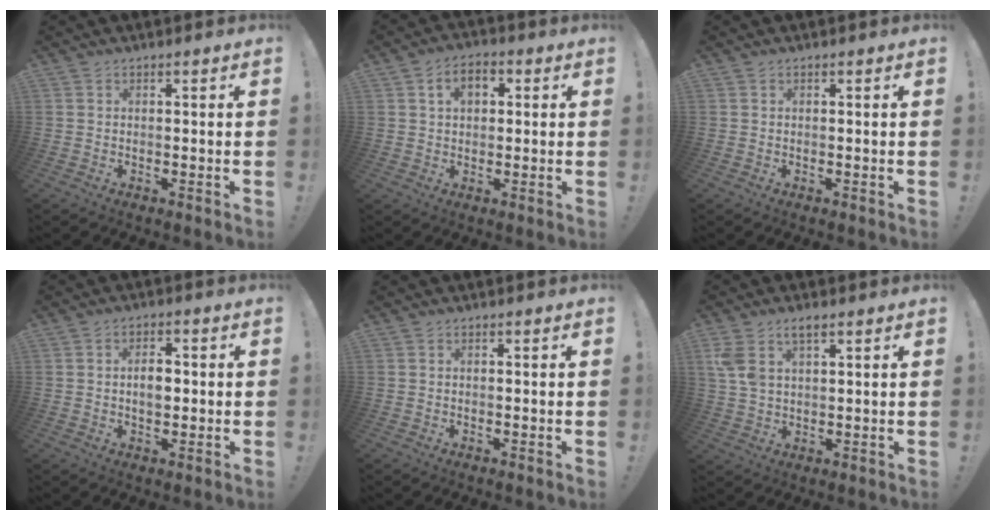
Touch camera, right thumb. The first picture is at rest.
{"total": 6.1, "force": [1.6, 4.0, 4.3], "torque": [-0.062, 0.004, 0.025]}
{"total": 0.0}
{"total": 5.1, "force": [-0.1, 3.2, 4.1], "torque": [-0.048, 0.001, -0.009]}
{"total": 0.0}
{"total": 6.2, "force": [3.3, 3.1, 4.2], "torque": [-0.081, -0.006, 0.063]}